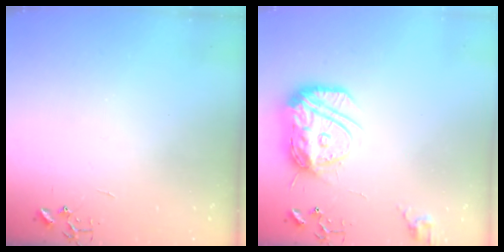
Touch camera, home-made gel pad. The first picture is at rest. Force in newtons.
{"total": 19.4, "press": 19.4, "slide": 1.7}